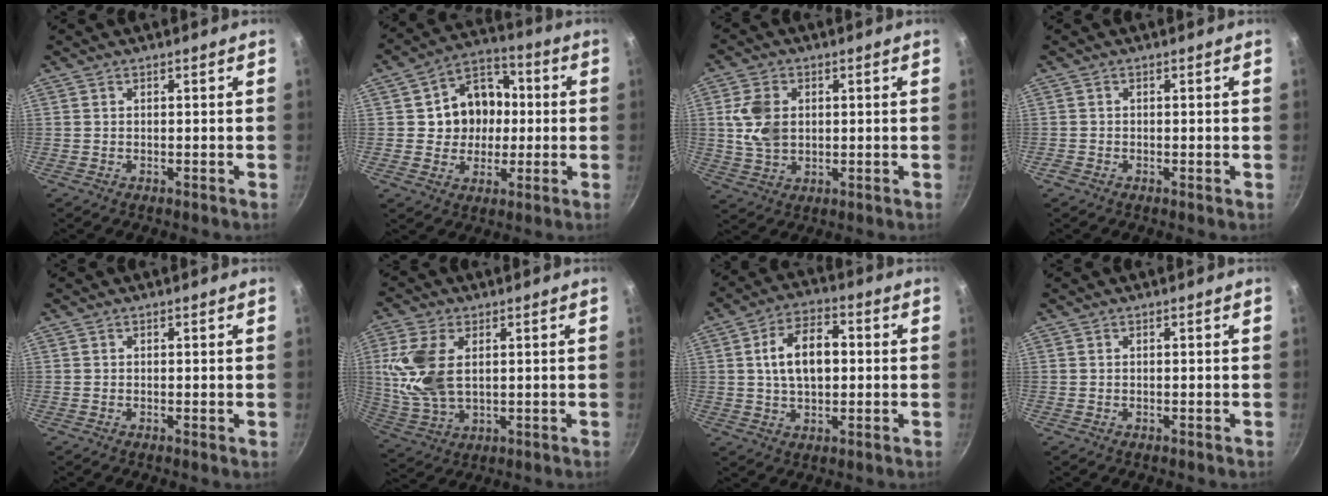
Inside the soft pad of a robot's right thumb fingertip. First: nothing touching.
{"total": 12.5, "force": [0.7, 10.3, 7.1], "torque": [-0.056, 0.021, 0.008]}
{"total": 8.2, "force": [1.3, 5.8, 5.7], "torque": [-0.103, -0.001, 0.031]}
{"total": 1.0, "force": [-0.5, 0.5, 0.7], "torque": [-0.007, -0.002, -0.015]}
{"total": 0.5, "force": [0.0, 0.1, 0.5], "torque": [-0.007, -0.003, -0.003]}
{"total": 12.7, "force": [2.2, 7.4, 10.1], "torque": [-0.219, -0.003, 0.052]}
{"total": 10.9, "force": [1.2, 6.4, 8.8], "torque": [-0.139, 0.015, 0.018]}
{"total": 0.0}